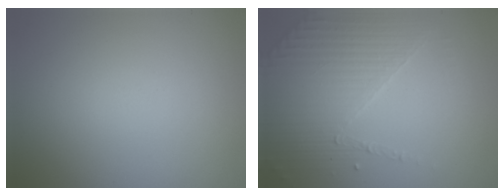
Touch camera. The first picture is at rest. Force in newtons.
{"total": 4.3, "press": 3.2, "slide": 2.9}